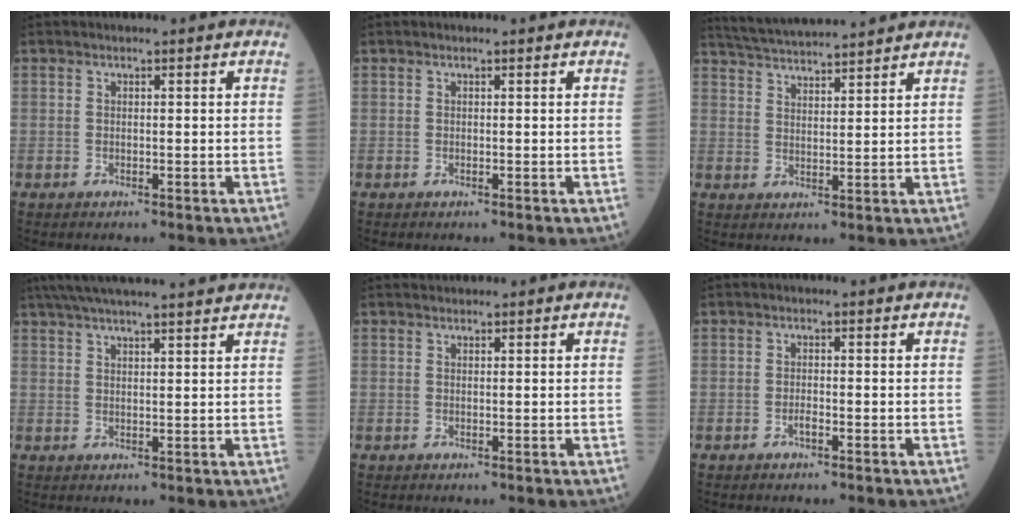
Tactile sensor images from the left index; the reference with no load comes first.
{"total": 0.0}
{"total": 11.0, "force": [10.4, 0.0, 3.6], "torque": [-0.075, 0.027, 0.164]}
{"total": 15.7, "force": [13.8, 0.5, 7.4], "torque": [-0.128, 0.040, 0.194]}
{"total": 0.7, "force": [0.6, 0.1, 0.0], "torque": [-0.008, 0.009, 0.014]}
{"total": 1.0, "force": [-0.6, 0.1, 0.7], "torque": [-0.017, 0.001, -0.010]}